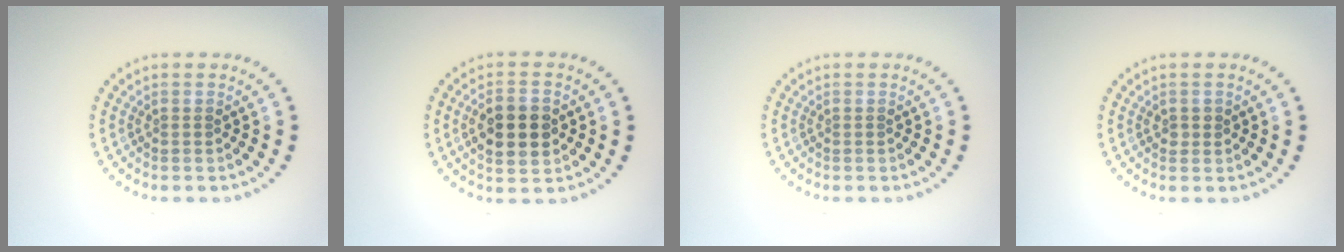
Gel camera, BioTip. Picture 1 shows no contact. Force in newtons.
{"total": 4.7, "press": 4.7, "slide": 0.2}
{"total": 0.0}
{"total": 0.9, "press": 0.8, "slide": 0.1}